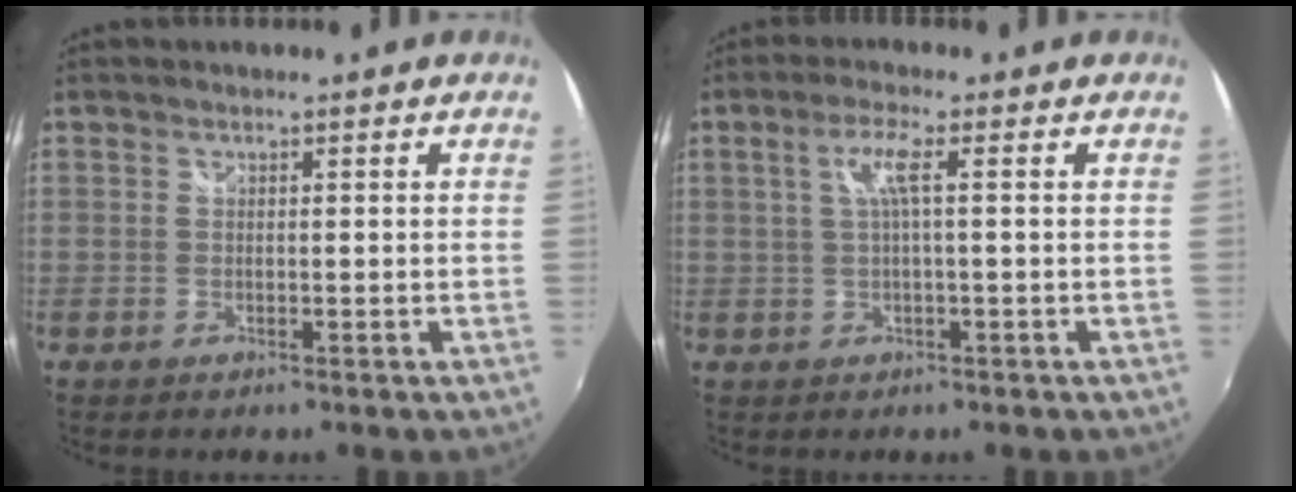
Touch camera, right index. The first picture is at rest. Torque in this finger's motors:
{"motor_torque": [0.53, 0.02, 0.29, 0.08]}